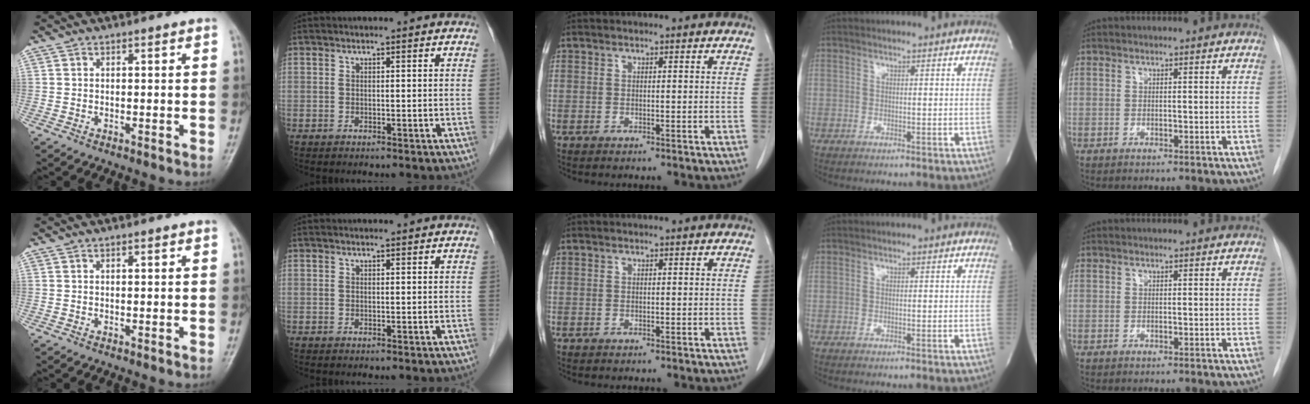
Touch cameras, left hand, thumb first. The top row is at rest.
{"thumb": {"total": 0.5, "force": [0.3, 0.1, 0.4], "torque": [-0.007, 0.001, 0.004]}, "index": {"total": 0.8, "force": [0.8, 0.1, 0.1], "torque": [-0.009, 0.006, 0.013]}}